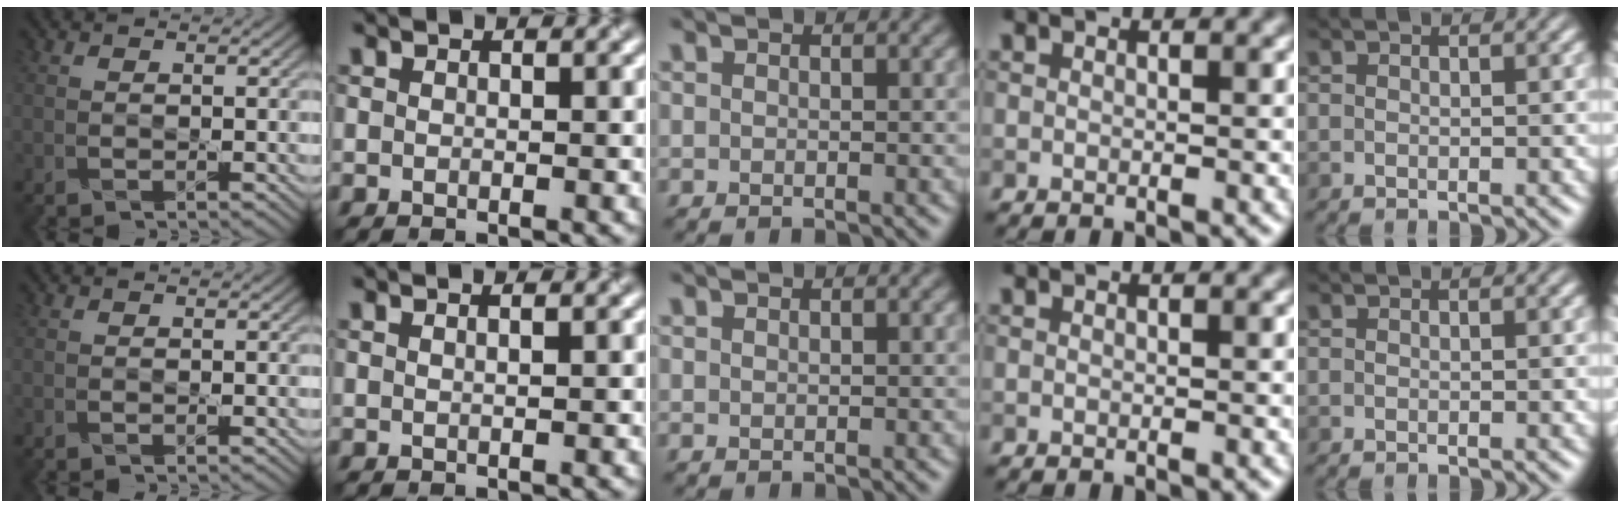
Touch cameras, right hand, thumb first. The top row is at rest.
{"index": {"total": 1.4, "force": [0.7, 0.6, 1.0], "torque": [-0.003, -0.001, 0.000]}}